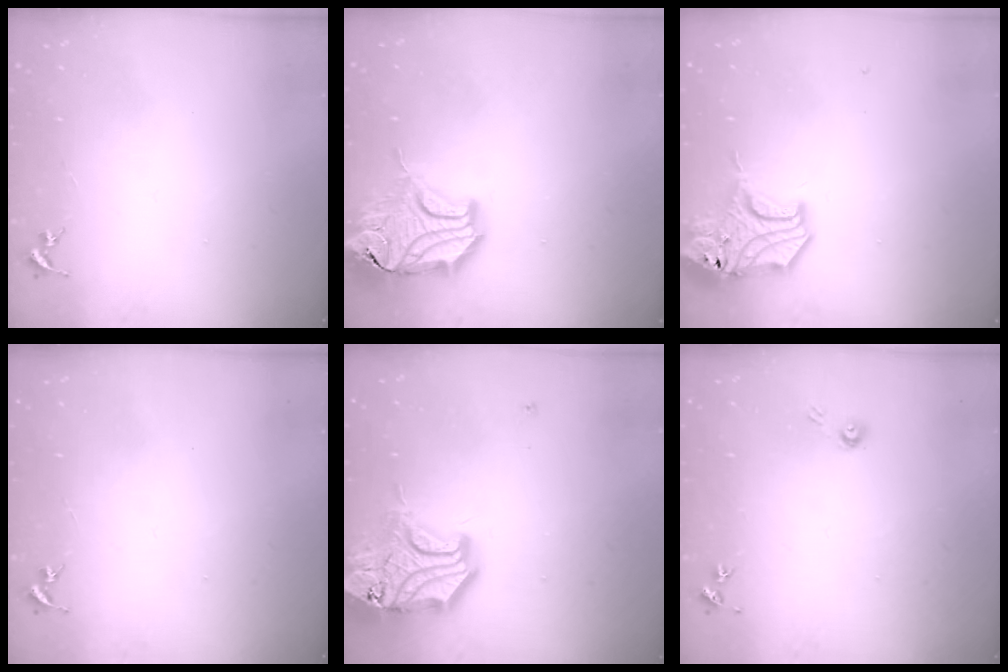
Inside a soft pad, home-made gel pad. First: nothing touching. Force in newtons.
{"total": 20.0, "press": 19.8, "slide": 2.7}
{"total": 14.8, "press": 14.7, "slide": 2.2}
{"total": 0.0}
{"total": 23.5, "press": 23.3, "slide": 3.4}
{"total": 4.0, "press": 4.0, "slide": 0.4}